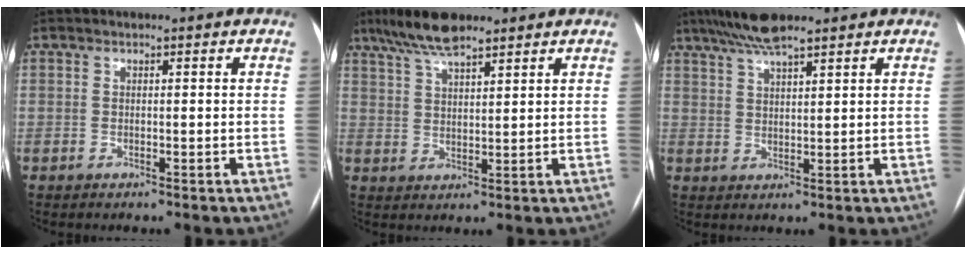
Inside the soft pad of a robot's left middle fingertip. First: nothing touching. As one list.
[{"total": 7.8, "force": [6.0, 1.5, 4.7], "torque": [-0.096, 0.016, 0.110]}, {"total": 6.8, "force": [5.4, 0.7, 4.0], "torque": [-0.076, 0.021, 0.098]}]